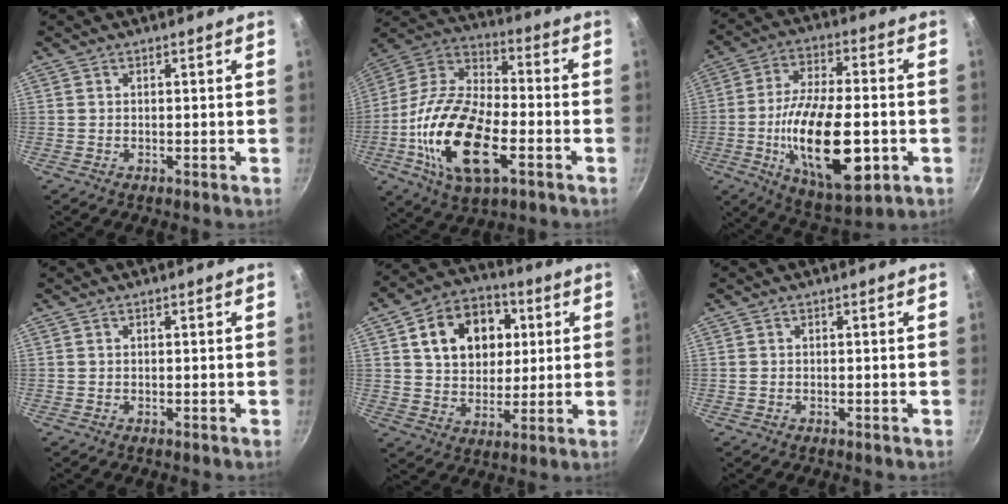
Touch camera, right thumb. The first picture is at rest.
{"total": 22.9, "force": [-6.8, 11.3, 18.8], "torque": [-0.356, 0.025, -0.138]}
{"total": 21.5, "force": [-4.9, 9.1, 18.8], "torque": [-0.320, 0.011, -0.077]}
{"total": 0.0}
{"total": 15.9, "force": [4.2, 12.1, 9.5], "torque": [-0.115, 0.007, 0.064]}
{"total": 0.0}